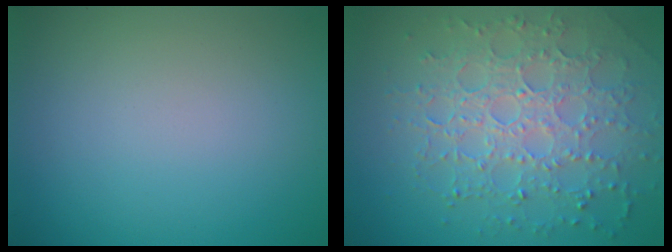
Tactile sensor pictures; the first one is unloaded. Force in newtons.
{"total": 7.3, "press": 5.4, "slide": 5.0}